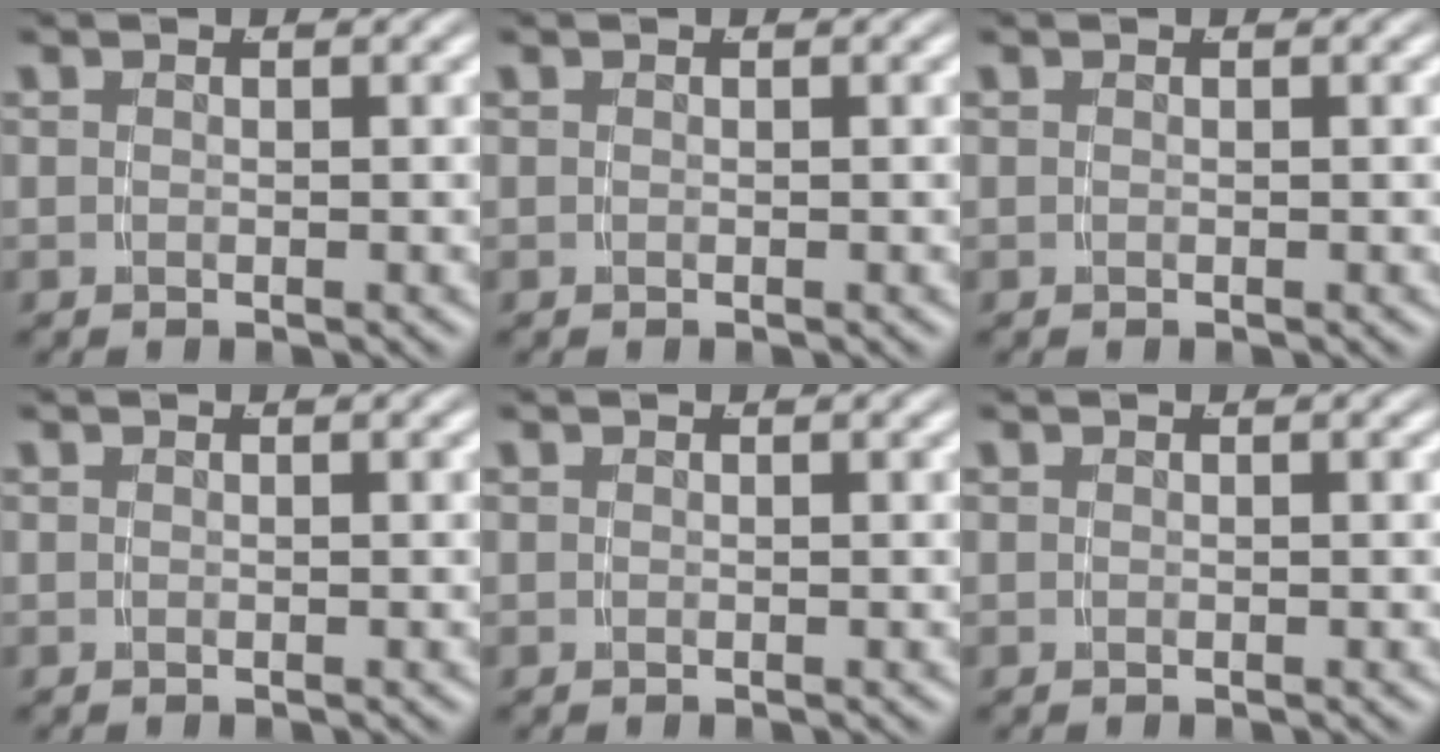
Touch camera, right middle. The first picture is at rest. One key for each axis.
{"total": 0.0}
{"total": 0.0}
{"total": 0.0}
{"total": 0.0}
{"total": 0.0}